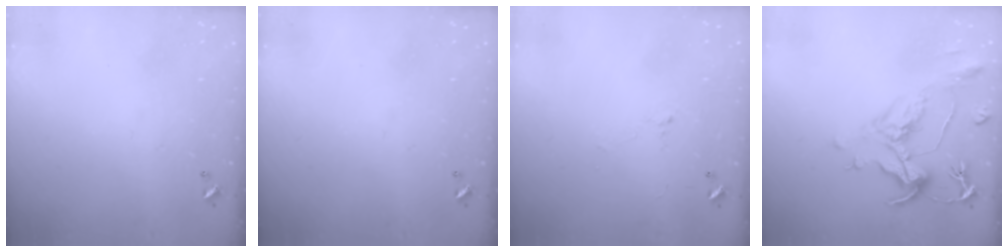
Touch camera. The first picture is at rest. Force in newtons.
{"total": 0.0}
{"total": 0.6, "press": 0.3, "slide": 0.5}
{"total": 1.8, "press": 0.8, "slide": 1.5}